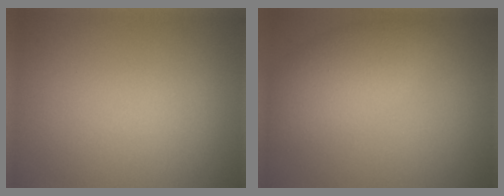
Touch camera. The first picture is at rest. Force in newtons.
{"total": 4.8, "press": 4.8, "slide": 0.3}